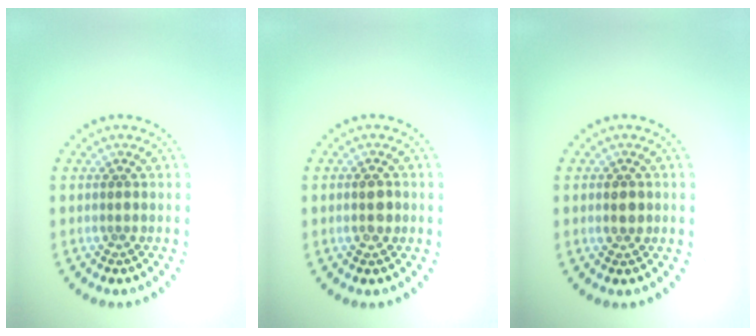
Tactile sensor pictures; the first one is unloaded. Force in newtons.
{"total": 1.5, "press": 1.5, "slide": 0.4}
{"total": 1.0, "press": 1.0, "slide": 0.0}